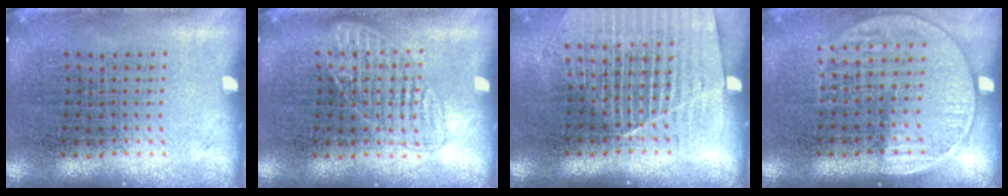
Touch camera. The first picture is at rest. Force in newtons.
{"total": 2.0, "press": 2.0, "slide": 0.4}
{"total": 1.5, "press": 1.4, "slide": 0.5}
{"total": 1.5, "press": 1.3, "slide": 0.8}